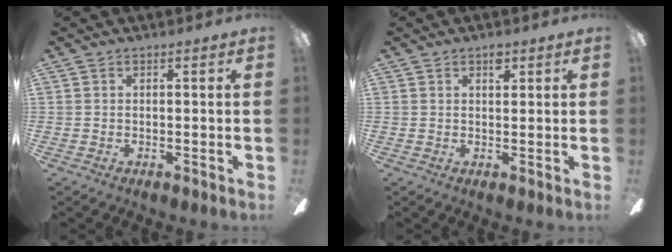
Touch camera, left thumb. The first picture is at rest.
{"total": 2.7, "force": [1.7, 1.5, 1.5], "torque": [-0.008, -0.005, 0.024]}